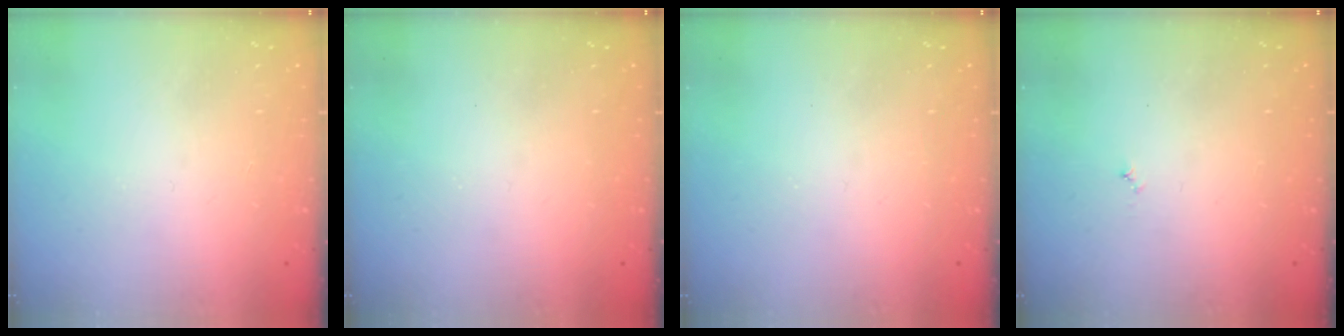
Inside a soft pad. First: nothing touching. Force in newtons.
{"total": 0.0}
{"total": 0.0}
{"total": 3.0, "press": 2.9, "slide": 0.3}